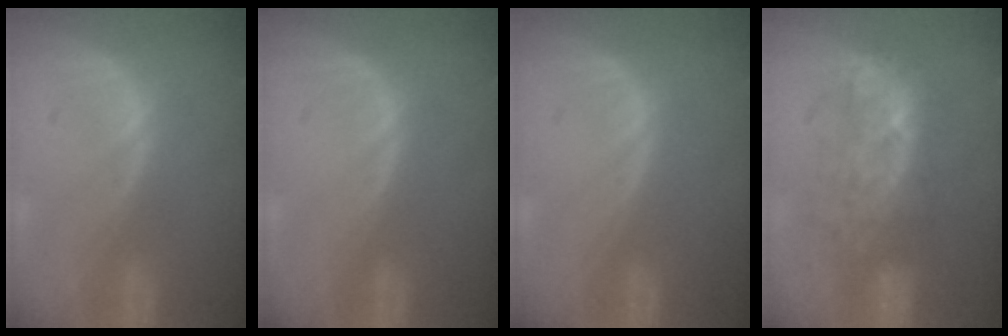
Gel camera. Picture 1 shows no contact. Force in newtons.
{"total": 0.0}
{"total": 0.0}
{"total": 7.7, "press": 7.5, "slide": 1.5}